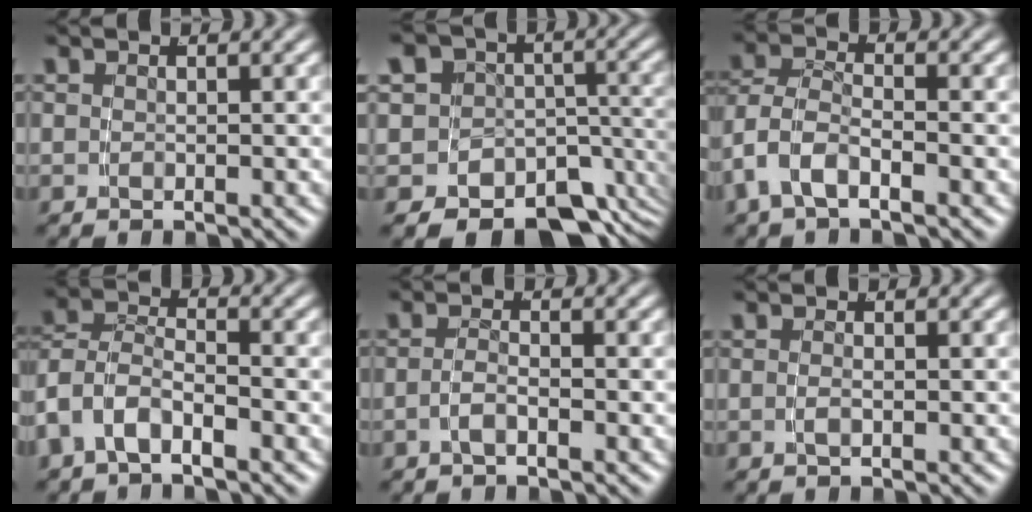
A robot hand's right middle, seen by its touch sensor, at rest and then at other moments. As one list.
[{"total": 18.3, "force": [-7.4, 15.3, 6.8], "torque": [-0.176, -0.080, -0.114]}, {"total": 4.0, "force": [-1.3, 2.8, 2.5], "torque": [-0.069, -0.021, -0.017]}, {"total": 6.4, "force": [-2.1, 5.3, 2.9], "torque": [-0.087, -0.023, -0.042]}, {"total": 1.6, "force": [-1.2, -0.1, 1.0], "torque": [-0.025, -0.008, -0.019]}, {"total": 0.8, "force": [-0.5, -0.4, 0.5], "torque": [-0.016, -0.008, -0.004]}]